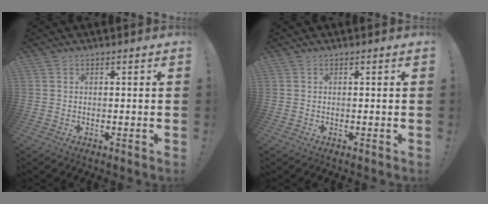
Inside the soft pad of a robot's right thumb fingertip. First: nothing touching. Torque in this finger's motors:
{"motor_torque": [-0.05, -0.07, 0.07, -0.02, 0.04]}